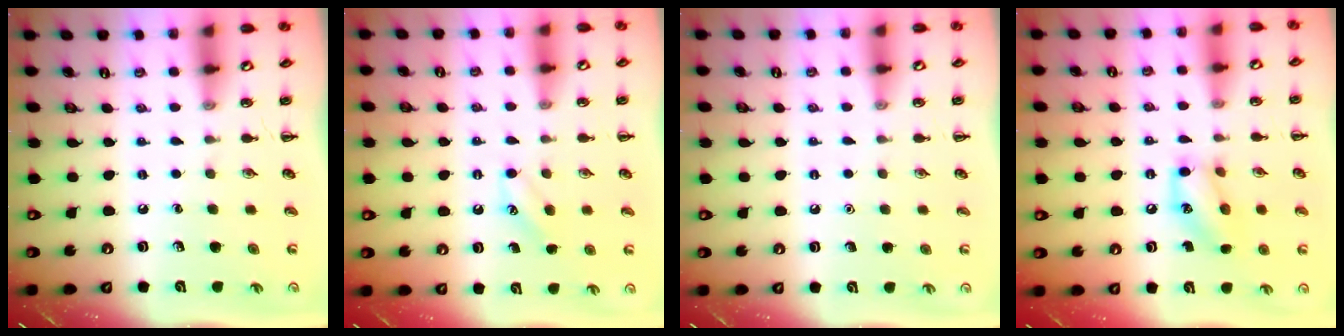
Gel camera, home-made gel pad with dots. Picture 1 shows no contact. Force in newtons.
{"total": 4.6, "press": 4.4, "slide": 1.3}
{"total": 1.5, "press": 1.5, "slide": 0.1}
{"total": 12.0, "press": 11.8, "slide": 2.2}